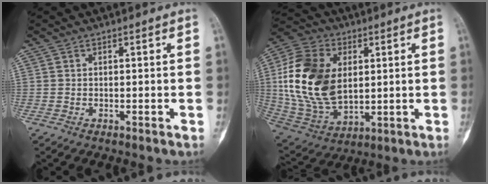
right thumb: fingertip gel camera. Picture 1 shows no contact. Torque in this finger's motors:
{"motor_torque": [1.13, 2.82, 1.10, -0.68, 0.50]}